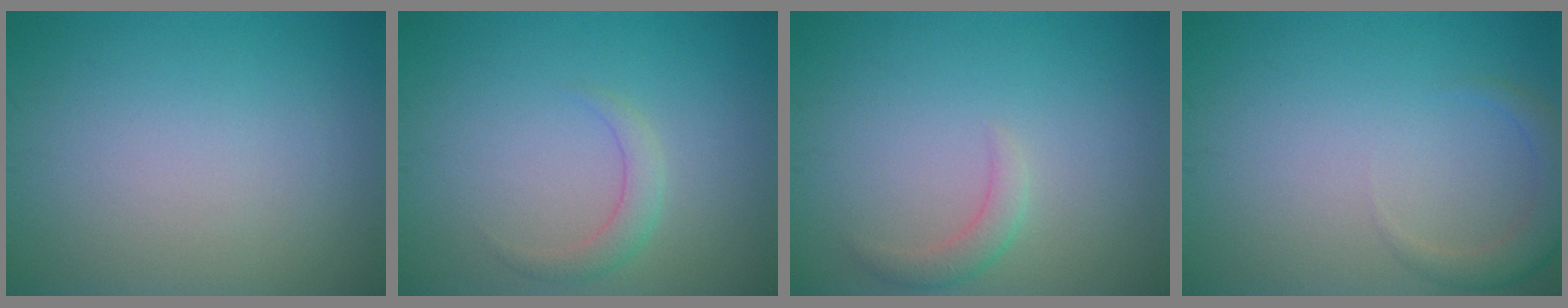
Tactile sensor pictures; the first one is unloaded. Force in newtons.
{"total": 1.7, "press": 1.7, "slide": 0.0}
{"total": 1.6, "press": 1.6, "slide": 0.1}
{"total": 2.3, "press": 2.3, "slide": 0.1}